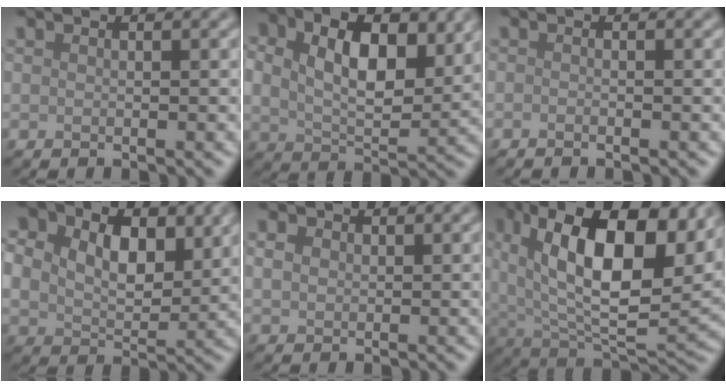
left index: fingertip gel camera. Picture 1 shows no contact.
{"total": 9.5, "force": [3.1, 6.0, 6.6], "torque": [-0.114, 0.006, 0.049]}
{"total": 0.7, "force": [-0.4, 0.2, 0.5], "torque": [-0.006, -0.004, -0.012]}
{"total": 10.9, "force": [3.7, 7.9, 6.6], "torque": [-0.113, 0.019, 0.063]}
{"total": 1.5, "force": [0.4, 1.2, 0.7], "torque": [-0.016, 0.003, 0.006]}
{"total": 15.0, "force": [5.3, 7.1, 12.1], "torque": [-0.195, 0.007, 0.087]}